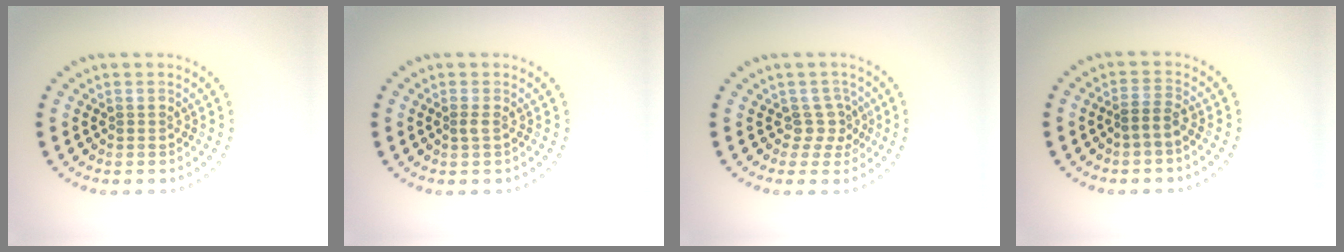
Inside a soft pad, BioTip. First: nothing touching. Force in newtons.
{"total": 0.5, "press": 0.4, "slide": 0.3}
{"total": 1.9, "press": 1.4, "slide": 1.3}
{"total": 1.6, "press": 1.3, "slide": 0.9}